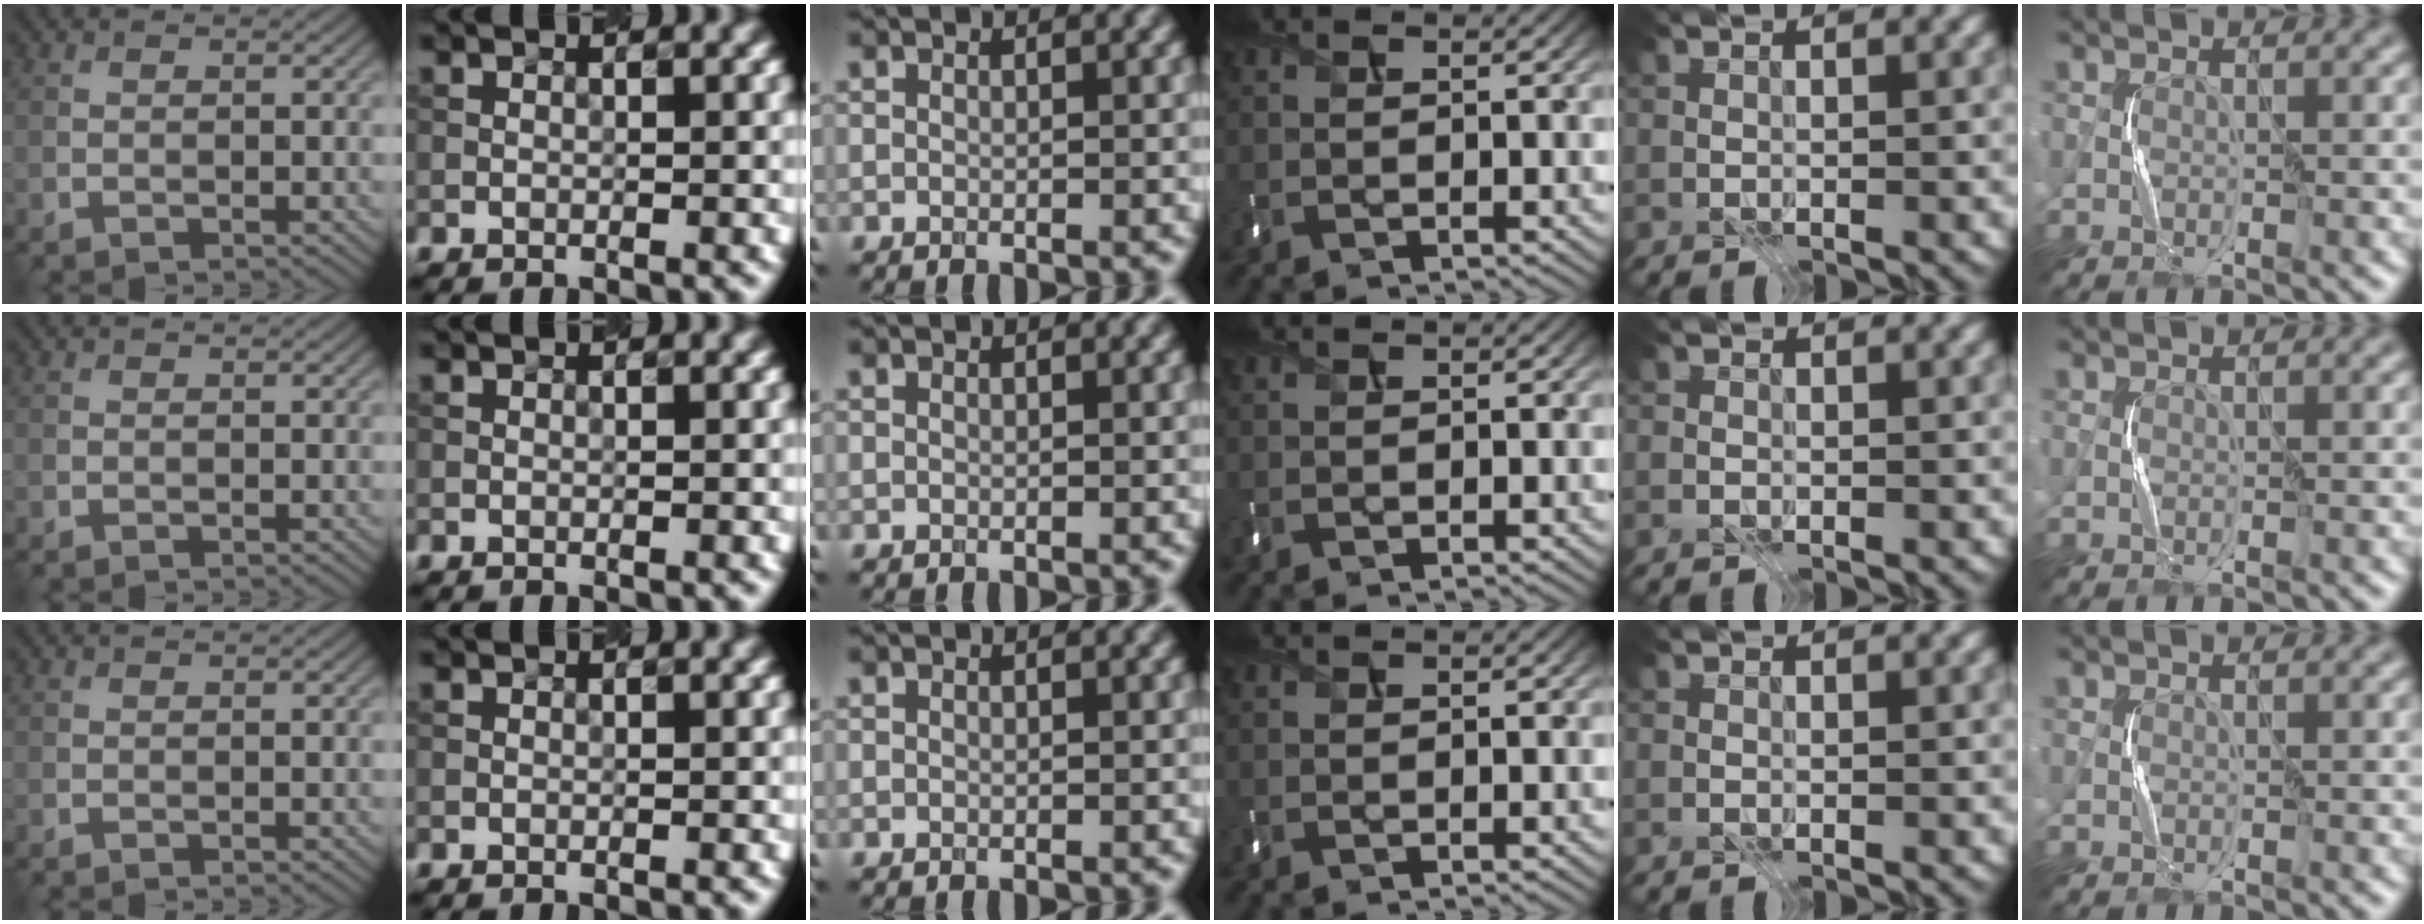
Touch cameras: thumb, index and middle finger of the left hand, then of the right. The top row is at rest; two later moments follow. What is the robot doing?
{"motion": "press", "object": "keyboard"}